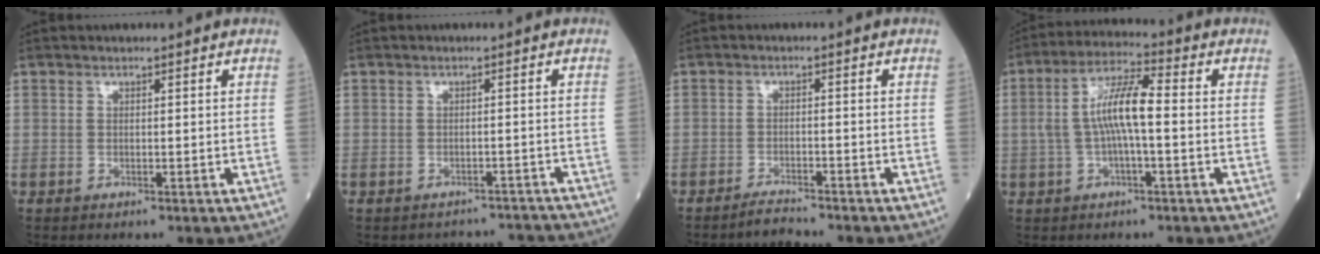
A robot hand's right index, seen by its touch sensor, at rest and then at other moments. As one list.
[{"total": 6.0, "force": [-5.8, 1.5, -0.8], "torque": [0.014, 0.023, -0.061]}, {"total": 2.0, "force": [-2.0, -0.2, 0.0], "torque": [-0.003, -0.011, -0.034]}, {"total": 8.4, "force": [-0.1, 1.6, 8.3], "torque": [-0.165, 0.022, -0.006]}]